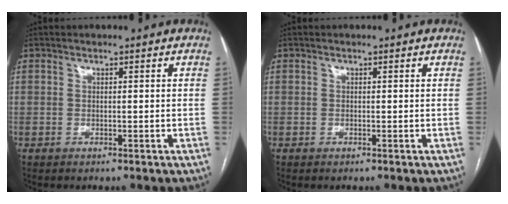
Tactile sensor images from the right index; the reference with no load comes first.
{"total": 0.0}